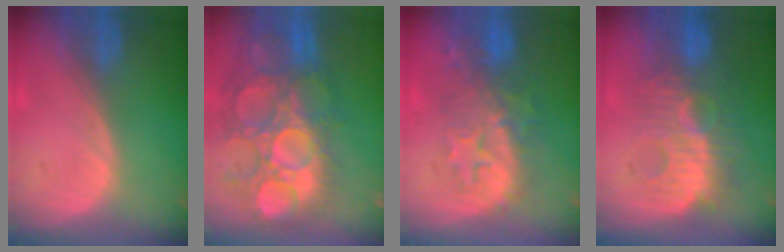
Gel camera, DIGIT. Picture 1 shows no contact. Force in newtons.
{"total": 13.8, "press": 12.5, "slide": 5.8}
{"total": 9.1, "press": 8.6, "slide": 3.0}
{"total": 9.3, "press": 9.1, "slide": 1.9}